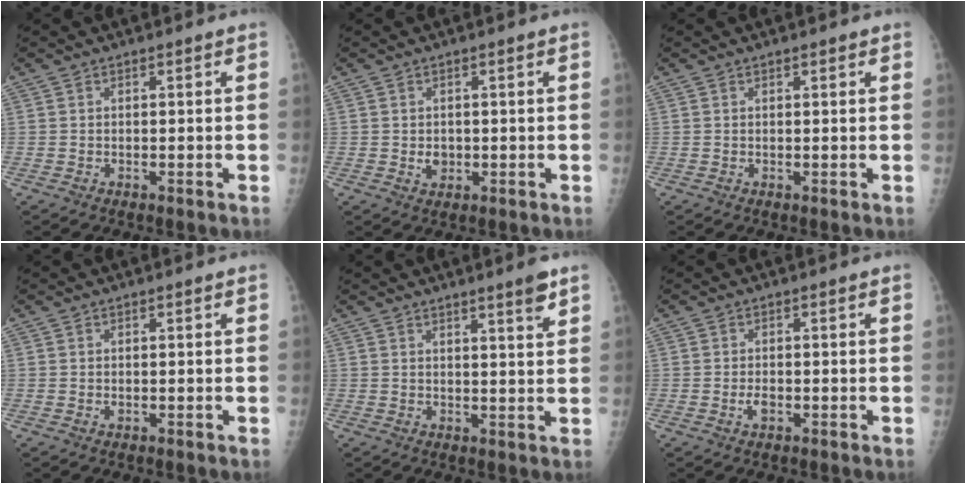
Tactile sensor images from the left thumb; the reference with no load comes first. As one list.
[{"total": 2.4, "force": [-0.2, 2.0, 1.4], "torque": [-0.010, 0.001, 0.001]}, {"total": 0.8, "force": [0.5, 0.3, 0.6], "torque": [-0.008, 0.000, 0.006]}, {"total": 0.7, "force": [0.0, 0.4, 0.6], "torque": [-0.005, 0.001, 0.003]}, {"total": 4.2, "force": [2.9, 0.2, 3.0], "torque": [-0.038, -0.021, 0.041]}, {"total": 2.0, "force": [-0.7, 1.1, 1.5], "torque": [-0.025, 0.002, -0.012]}]